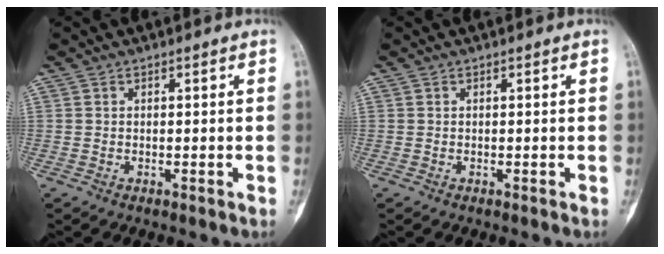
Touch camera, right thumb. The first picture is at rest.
{"total": 0.0}